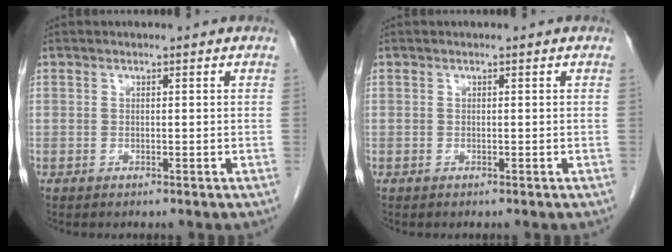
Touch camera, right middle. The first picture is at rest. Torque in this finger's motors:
{"motor_torque": [0.20, 0.05, 0.03, -0.01]}